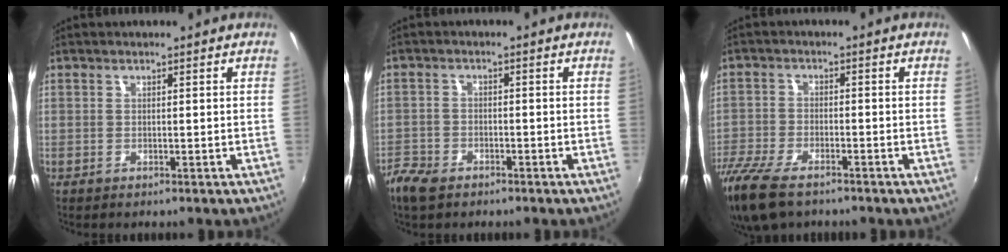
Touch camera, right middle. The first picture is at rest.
{"total": 6.5, "force": [-4.8, 3.4, 2.8], "torque": [-0.084, -0.011, -0.096]}
{"total": 13.5, "force": [-10.0, 5.2, 7.3], "torque": [-0.187, -0.044, -0.188]}